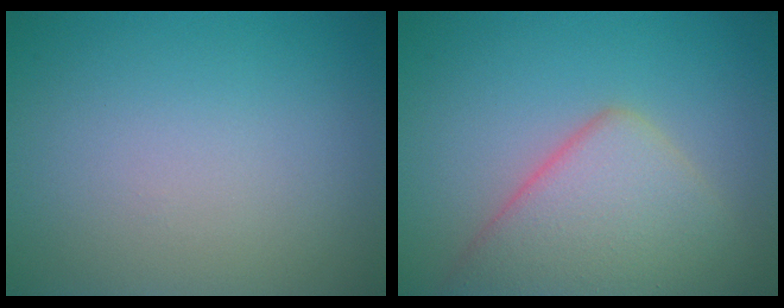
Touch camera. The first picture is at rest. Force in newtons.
{"total": 6.5, "press": 6.5, "slide": 0.1}